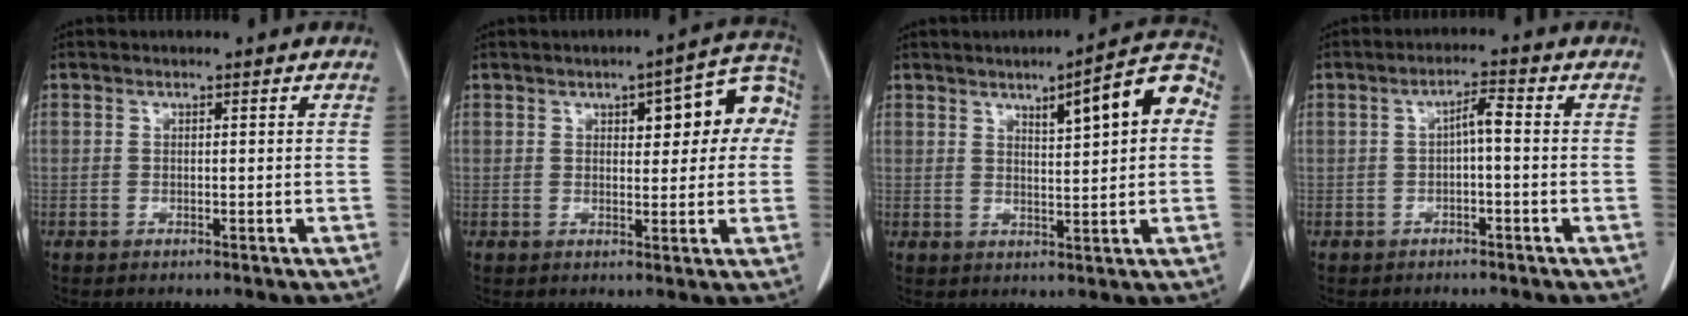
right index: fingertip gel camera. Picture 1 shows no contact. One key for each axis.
{"total": 9.8, "fx": 2.6, "fy": 3.6, "fz": 8.7, "tx": -0.095, "ty": 0.035, "tz": 0.032}
{"total": 9.5, "fx": 2.9, "fy": 1.9, "fz": 8.8, "tx": -0.118, "ty": 0.025, "tz": 0.040}
{"total": 2.8, "fx": -0.1, "fy": 0.7, "fz": 2.8, "tx": -0.049, "ty": 0.014, "tz": 0.002}